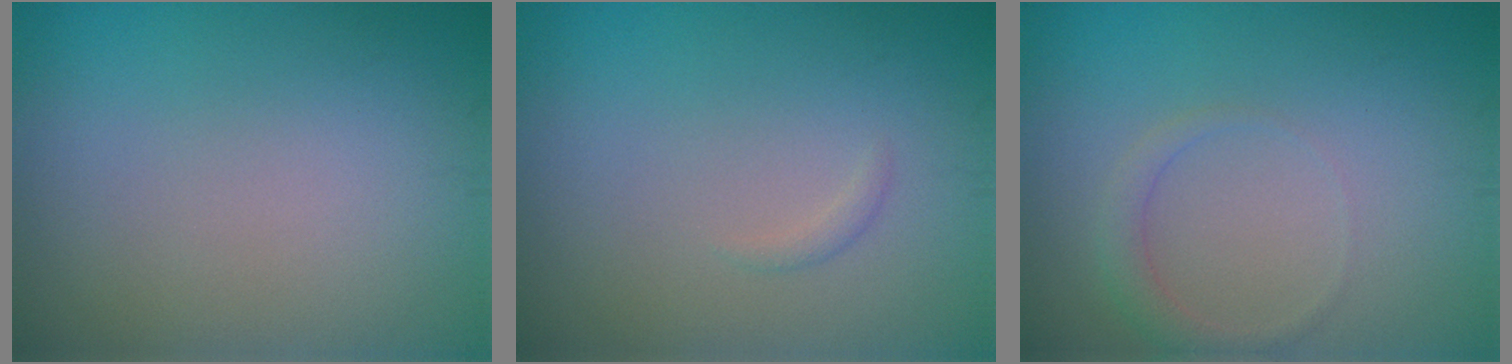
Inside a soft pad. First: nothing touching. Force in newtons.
{"total": 0.6, "press": 0.5, "slide": 0.1}
{"total": 1.5, "press": 1.5, "slide": 0.1}